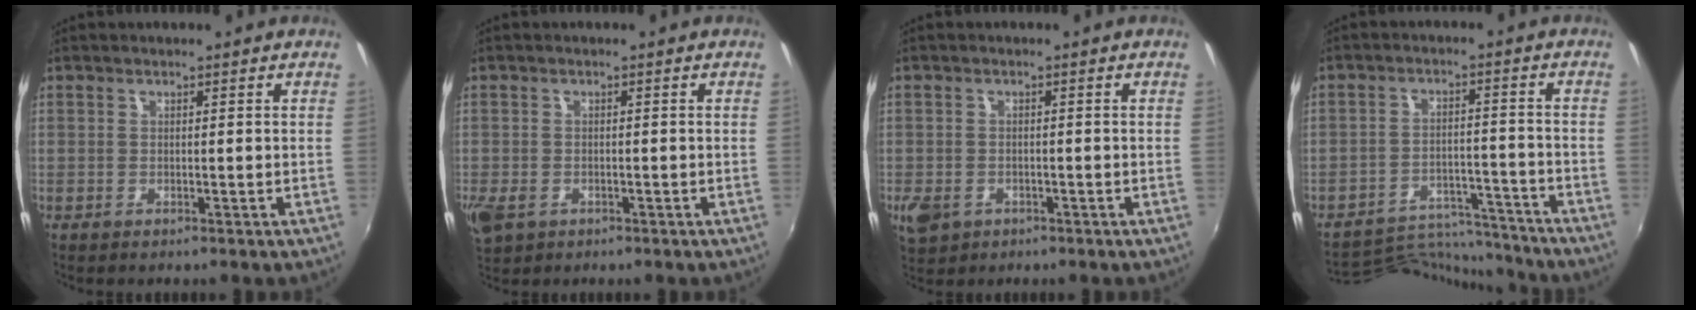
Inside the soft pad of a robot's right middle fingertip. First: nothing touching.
{"total": 5.7, "force": [-2.5, 3.8, 3.4], "torque": [-0.080, -0.018, -0.045]}
{"total": 5.4, "force": [-2.4, 4.1, 2.7], "torque": [-0.064, -0.011, -0.039]}
{"total": 14.6, "force": [-14.1, 2.4, 2.8], "torque": [-0.069, 0.013, -0.210]}